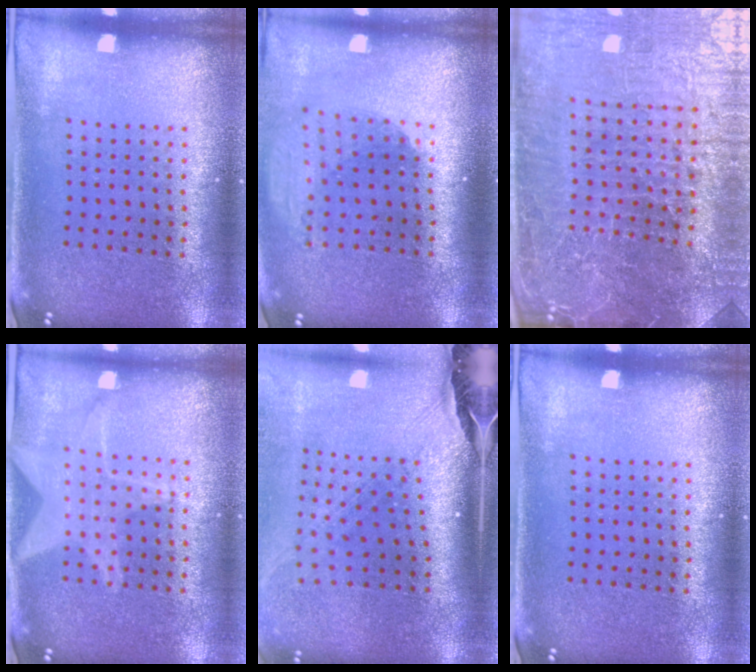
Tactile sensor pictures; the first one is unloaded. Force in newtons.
{"total": 1.9, "press": 1.5, "slide": 1.2}
{"total": 5.7, "press": 5.2, "slide": 2.1}
{"total": 2.8, "press": 2.8, "slide": 0.3}
{"total": 2.3, "press": 1.8, "slide": 1.4}
{"total": 0.0}